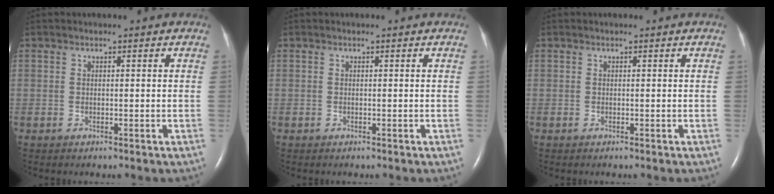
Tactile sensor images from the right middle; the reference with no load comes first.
{"total": 0.0}
{"total": 0.0}